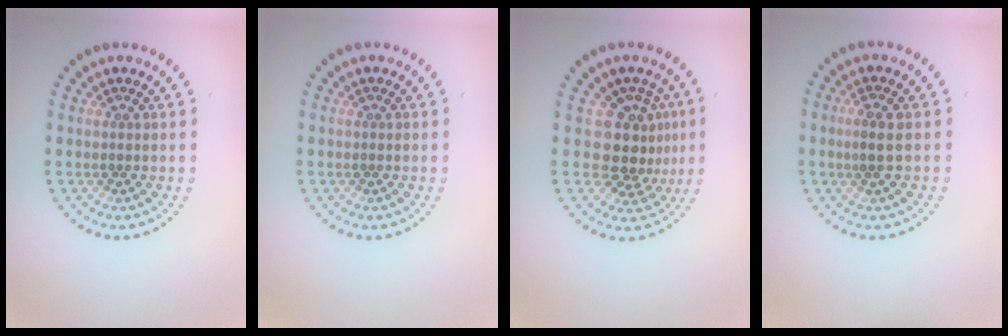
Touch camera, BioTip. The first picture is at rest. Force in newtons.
{"total": 0.0}
{"total": 4.0, "press": 3.1, "slide": 2.5}
{"total": 1.9, "press": 1.8, "slide": 0.6}